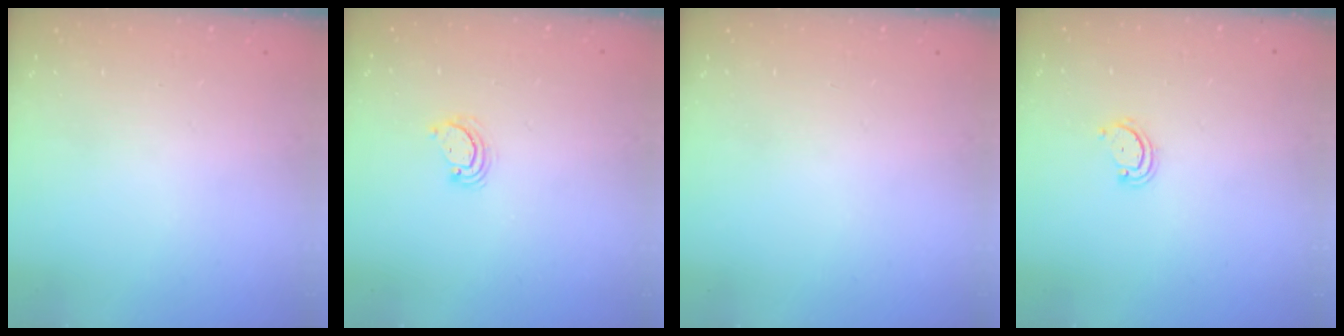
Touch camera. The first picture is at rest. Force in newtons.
{"total": 4.0, "press": 4.0, "slide": 0.4}
{"total": 0.0}
{"total": 2.6, "press": 2.6, "slide": 0.3}